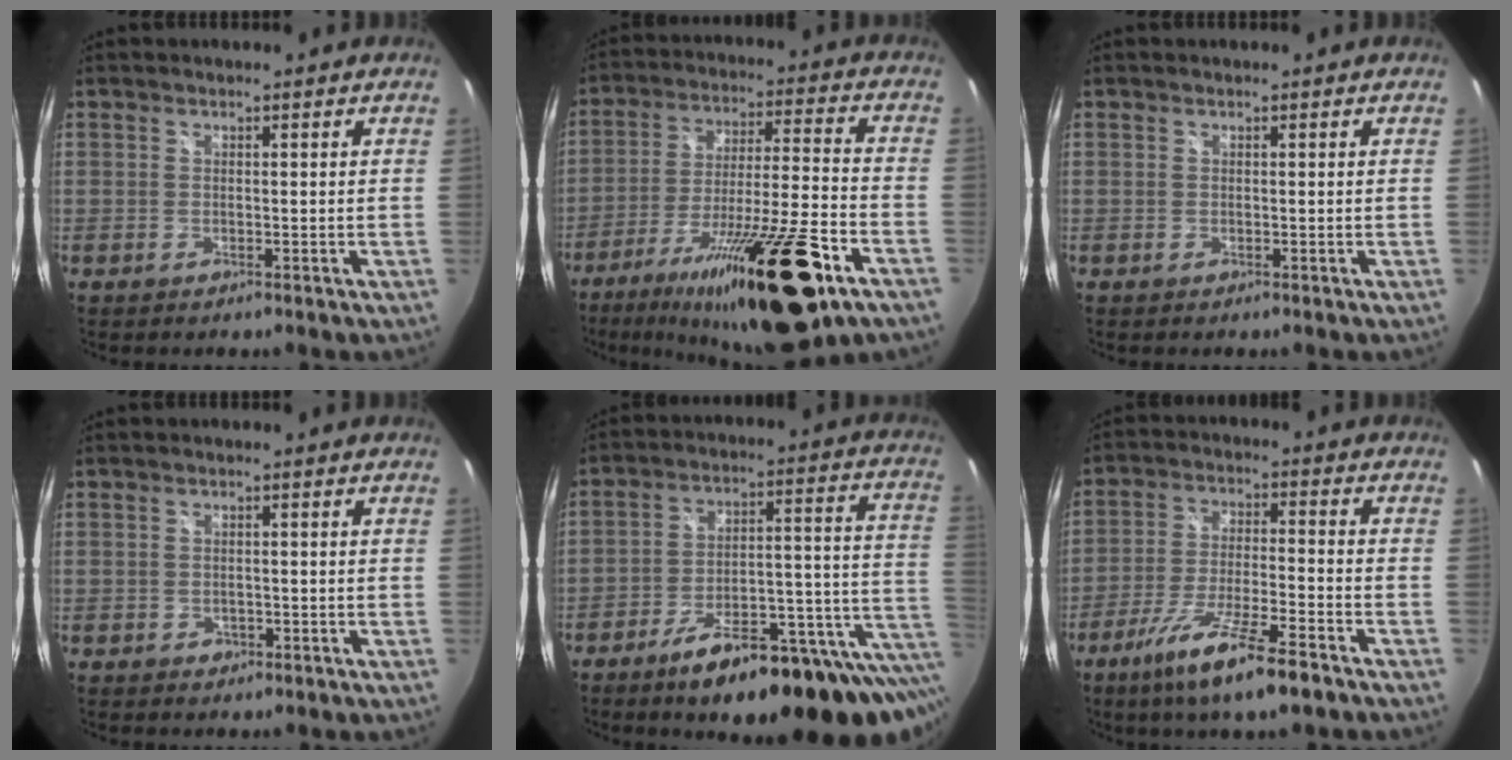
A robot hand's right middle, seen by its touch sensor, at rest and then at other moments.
{"total": 25.2, "force": [-15.4, 4.3, 19.4], "torque": [-0.335, -0.036, -0.246]}
{"total": 0.0}
{"total": 1.7, "force": [-0.7, 1.4, 0.6], "torque": [-0.010, -0.003, -0.009]}
{"total": 23.4, "force": [-13.2, 7.1, 18.0], "torque": [-0.224, -0.005, -0.180]}
{"total": 13.6, "force": [-9.1, 1.6, 9.9], "torque": [-0.200, -0.035, -0.161]}